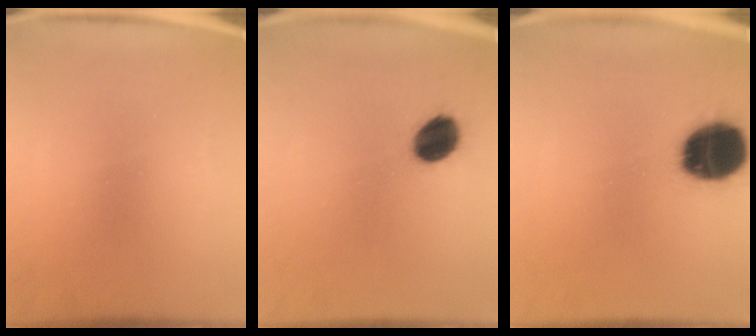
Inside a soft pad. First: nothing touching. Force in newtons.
{"total": 9.3}
{"total": 19.5}